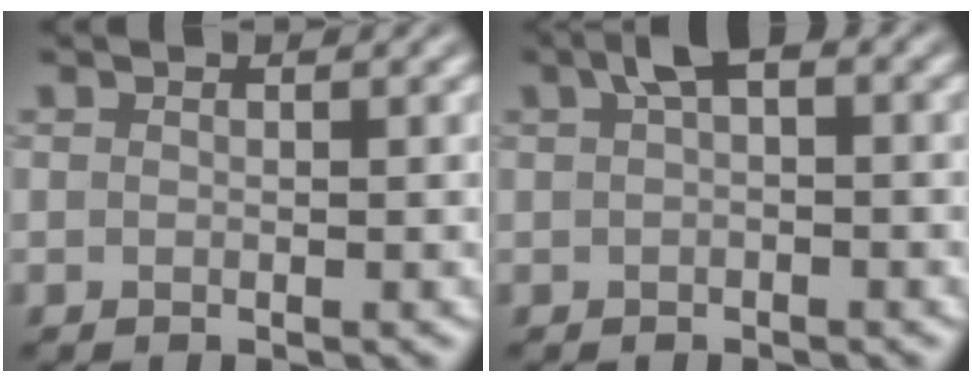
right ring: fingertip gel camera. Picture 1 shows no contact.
{"total": 2.2, "force": [0.7, 0.9, 1.9], "torque": [-0.029, 0.016, 0.005]}